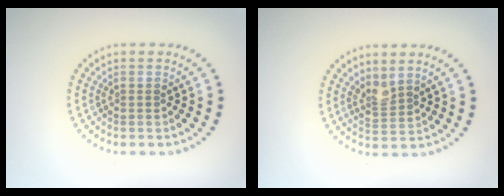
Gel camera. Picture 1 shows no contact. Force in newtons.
{"total": 2.0, "press": 1.5, "slide": 1.3}